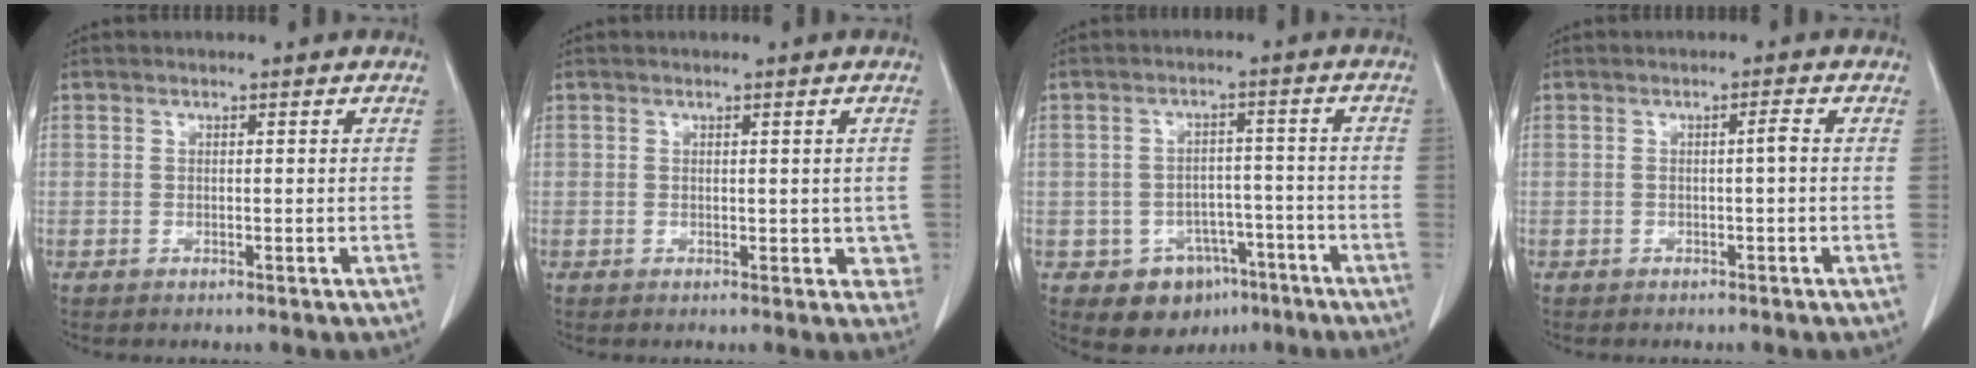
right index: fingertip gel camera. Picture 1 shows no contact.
{"total": 2.7, "force": [0.2, 2.0, 1.7], "torque": [0.001, 0.000, 0.002]}
{"total": 7.4, "force": [-4.0, 5.9, 1.9], "torque": [-0.021, 0.020, -0.048]}
{"total": 1.2, "force": [-0.2, 0.0, 1.2], "torque": [-0.017, 0.003, -0.003]}